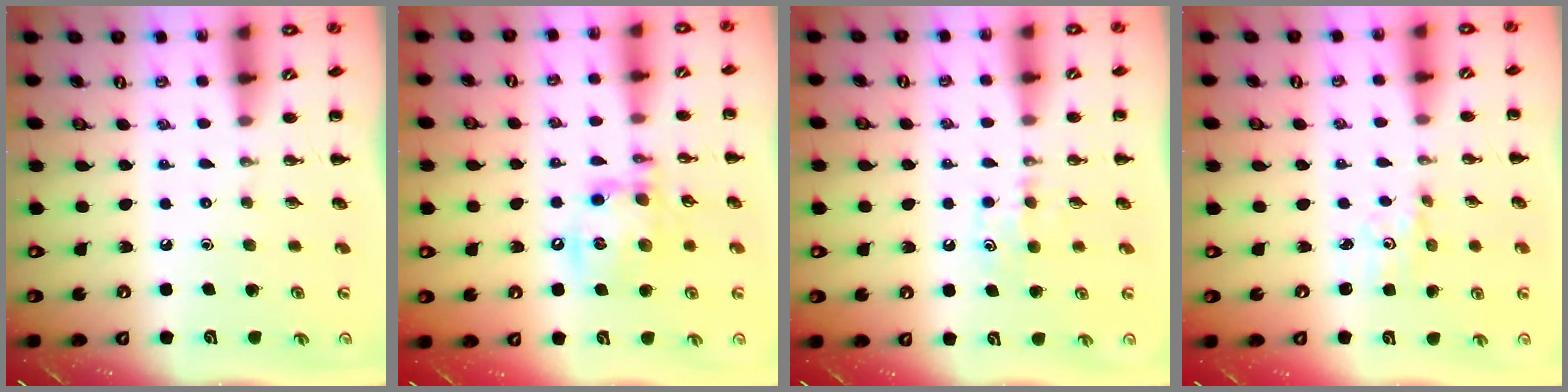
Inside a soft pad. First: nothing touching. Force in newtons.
{"total": 14.7, "press": 14.5, "slide": 2.6}
{"total": 4.6, "press": 4.4, "slide": 1.3}
{"total": 2.0, "press": 1.9, "slide": 0.7}